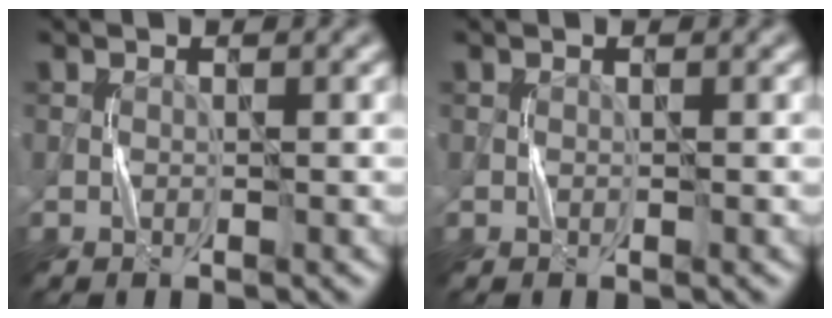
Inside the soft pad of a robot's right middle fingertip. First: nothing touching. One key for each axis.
{"total": 0.0}